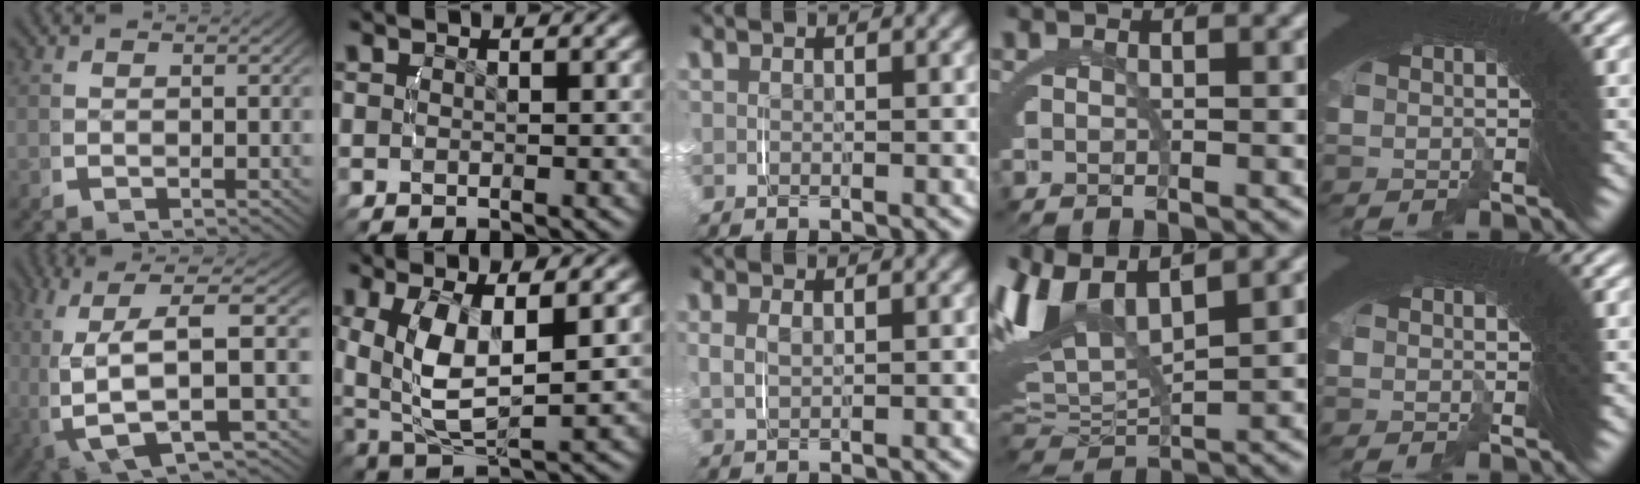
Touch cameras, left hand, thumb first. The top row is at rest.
{"thumb": {"total": 11.8, "force": [-2.4, 6.3, 9.8], "torque": [-0.199, -0.039, -0.029]}, "index": {"total": 7.5, "force": [0.4, 4.5, 6.0], "torque": [-0.137, -0.027, 0.027]}, "middle": {"total": 0.8, "force": [0.3, 0.0, 0.7], "torque": [-0.015, -0.002, 0.012]}, "ring": {"total": 10.7, "force": [3.5, 6.8, 7.5], "torque": [-0.184, -0.005, 0.064]}, "little": {"total": 0.5, "force": [-0.5, -0.1, -0.2], "torque": [-0.005, -0.012, -0.004]}}